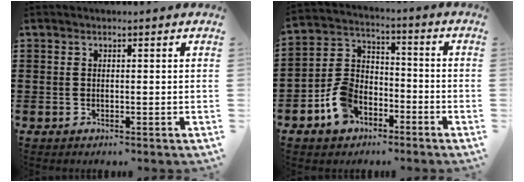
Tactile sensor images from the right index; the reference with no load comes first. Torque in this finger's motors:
{"motor_torque": [1.88, -0.26, 0.69, 0.15]}